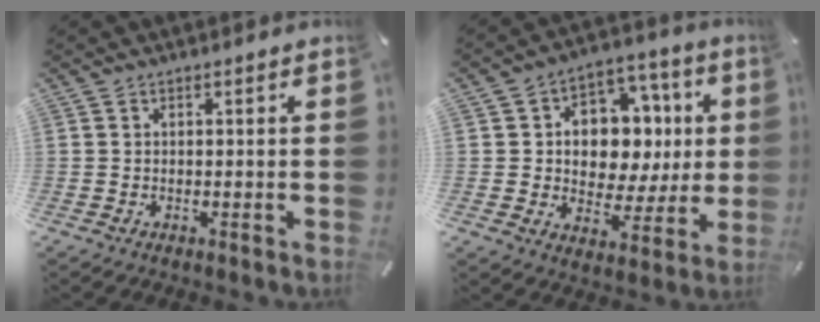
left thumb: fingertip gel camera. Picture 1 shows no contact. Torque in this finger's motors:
{"motor_torque": [2.13, 2.11, 1.74, -0.02, 0.19]}